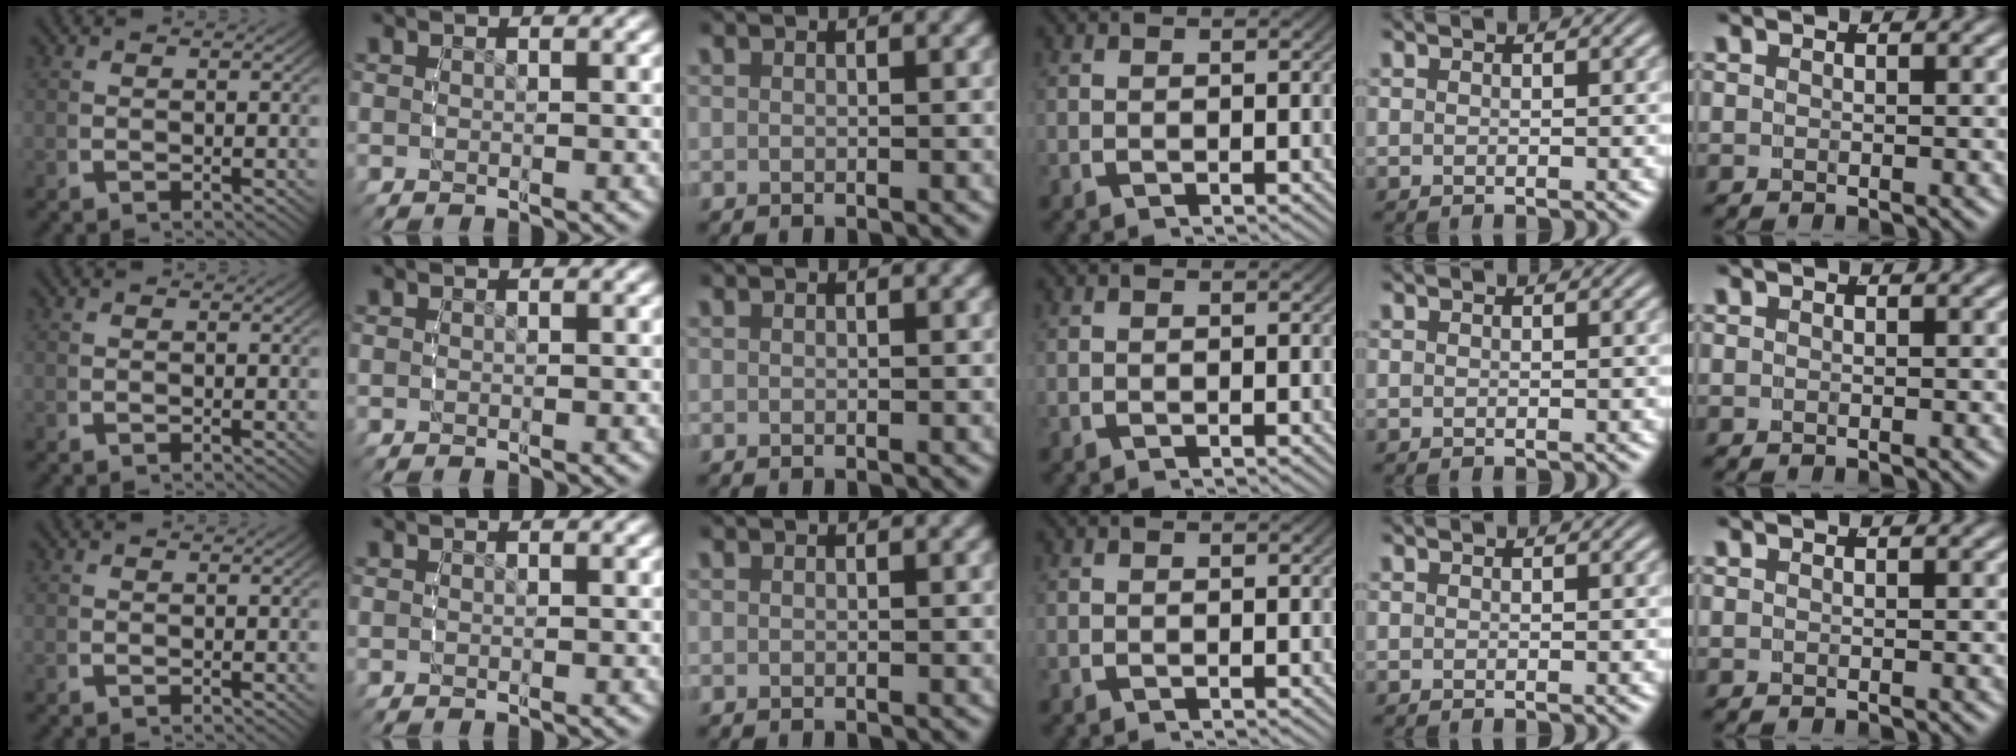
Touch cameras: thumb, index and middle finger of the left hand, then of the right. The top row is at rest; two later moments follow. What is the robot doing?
{"motion": "reach", "object": "paper"}